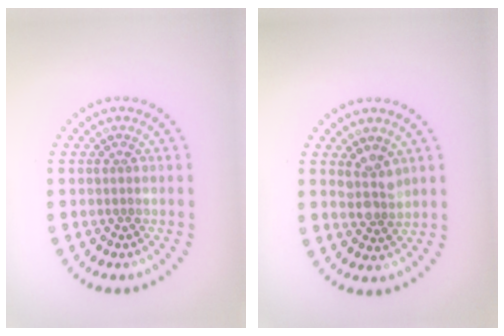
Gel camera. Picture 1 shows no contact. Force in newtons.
{"total": 2.3, "press": 2.0, "slide": 1.1}